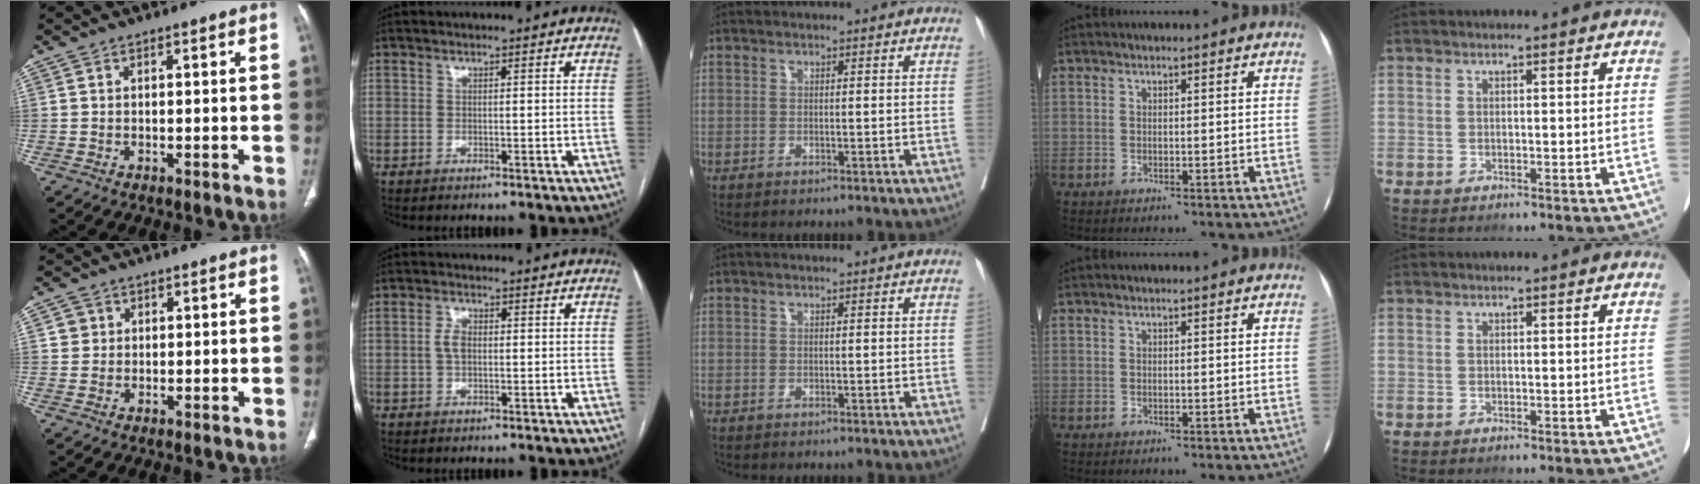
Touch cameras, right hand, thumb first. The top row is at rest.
{"thumb": {"total": 2.3, "force": [0.6, 2.2, 0.3], "torque": [0.014, 0.004, 0.010]}, "index": {"total": 2.7, "force": [0.1, 1.5, 2.2], "torque": [-0.048, 0.008, 0.000]}}